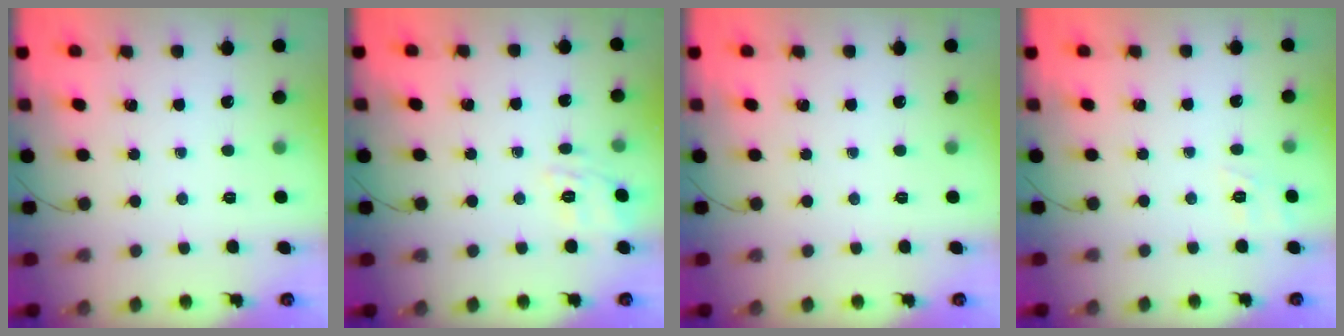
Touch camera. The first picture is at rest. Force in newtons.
{"total": 5.2, "press": 4.9, "slide": 1.7}
{"total": 0.0}
{"total": 8.8, "press": 8.6, "slide": 1.8}